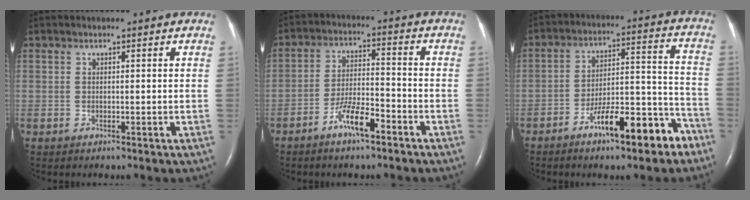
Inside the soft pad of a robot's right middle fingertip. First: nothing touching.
{"total": 6.7, "force": [-4.3, 1.3, 5.0], "torque": [-0.100, 0.002, -0.079]}
{"total": 12.5, "force": [-8.0, 2.9, 9.1], "torque": [-0.134, 0.023, -0.121]}